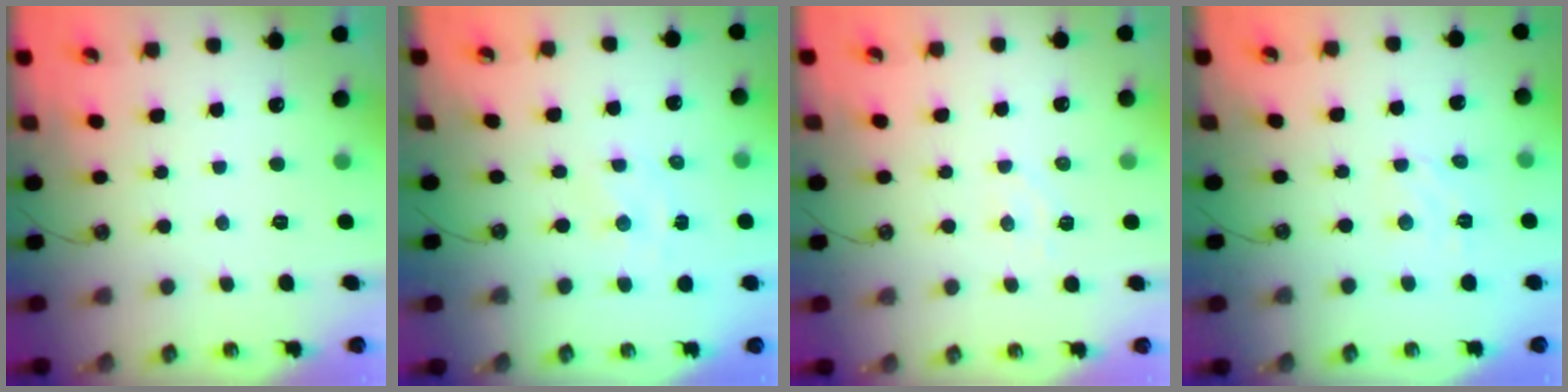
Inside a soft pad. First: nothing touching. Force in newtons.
{"total": 1.0, "press": 1.0, "slide": 0.2}
{"total": 4.6, "press": 4.6, "slide": 0.7}
{"total": 2.8, "press": 2.7, "slide": 0.4}